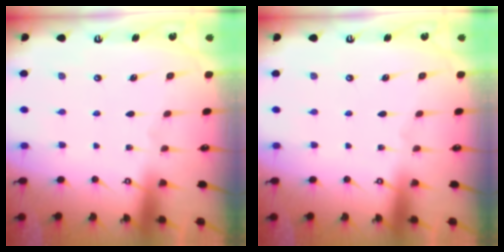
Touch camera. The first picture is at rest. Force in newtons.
{"total": 0.0}